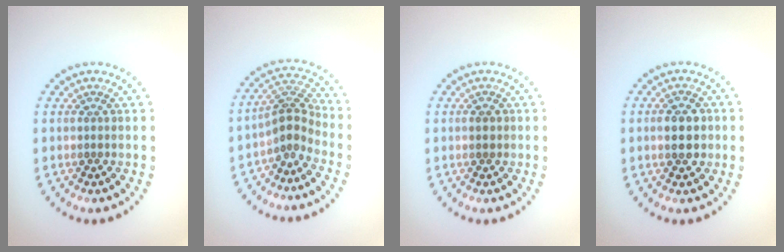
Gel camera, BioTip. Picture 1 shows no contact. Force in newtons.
{"total": 2.9, "press": 2.2, "slide": 2.0}
{"total": 1.1, "press": 1.1, "slide": 0.1}
{"total": 2.8, "press": 2.8, "slide": 0.2}